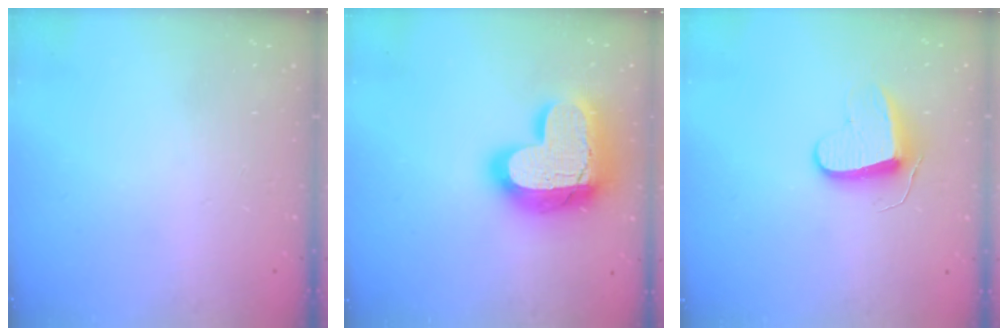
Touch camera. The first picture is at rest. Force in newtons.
{"total": 23.6, "press": 23.5, "slide": 2.0}
{"total": 9.3, "press": 9.3, "slide": 0.6}